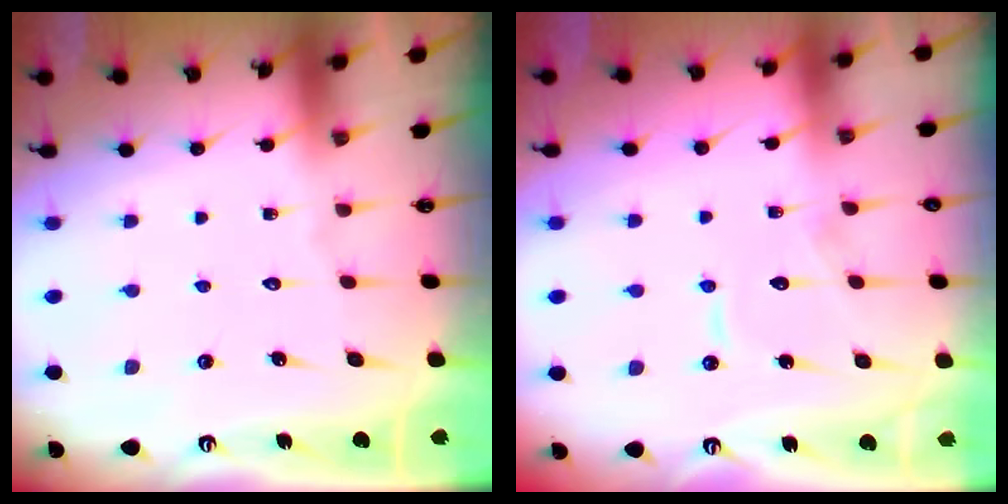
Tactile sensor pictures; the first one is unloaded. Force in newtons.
{"total": 6.7, "press": 6.7, "slide": 0.6}